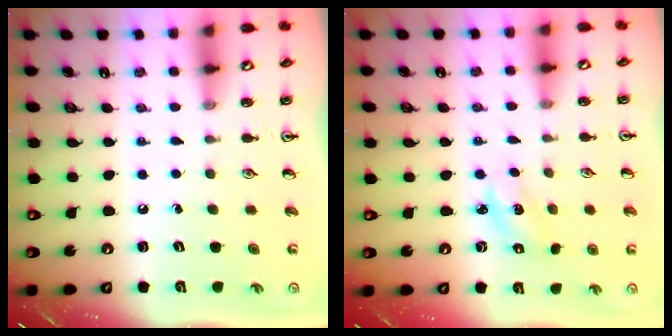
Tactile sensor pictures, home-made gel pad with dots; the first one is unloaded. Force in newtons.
{"total": 2.4, "press": 2.3, "slide": 0.5}